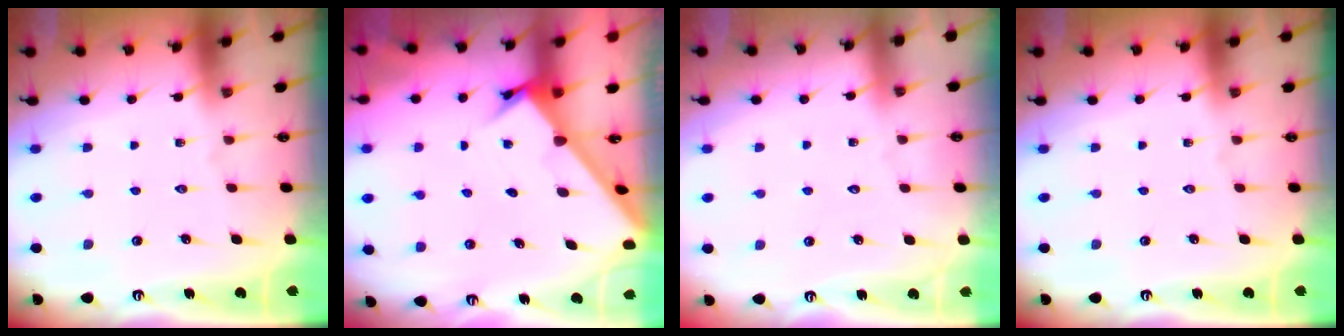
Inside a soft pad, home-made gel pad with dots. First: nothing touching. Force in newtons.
{"total": 2.5, "press": 2.5, "slide": 0.3}
{"total": 2.5, "press": 2.5, "slide": 0.3}
{"total": 0.0}